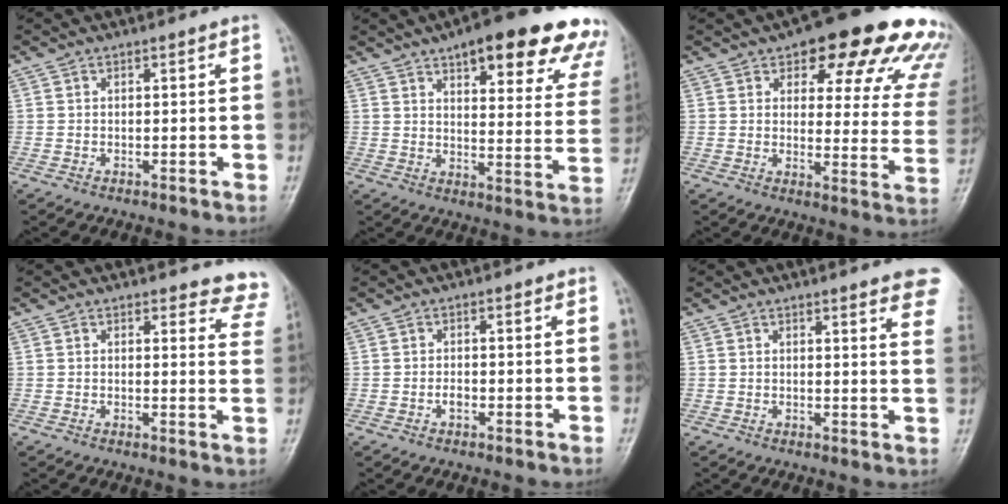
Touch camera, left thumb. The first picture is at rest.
{"total": 24.1, "force": [16.2, 7.6, 16.1], "torque": [-0.156, -0.049, 0.192]}
{"total": 23.0, "force": [15.8, 8.9, 14.2], "torque": [-0.117, -0.061, 0.179]}
{"total": 7.9, "force": [7.5, 2.4, 0.2], "torque": [0.053, -0.052, 0.044]}
{"total": 1.4, "force": [-0.7, 0.8, 0.9], "torque": [-0.003, 0.004, -0.011]}
{"total": 10.8, "force": [8.2, 2.3, 6.7], "torque": [-0.049, -0.027, 0.075]}